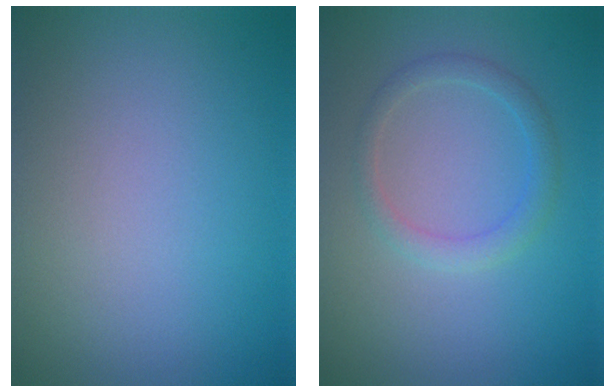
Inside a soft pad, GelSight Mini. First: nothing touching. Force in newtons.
{"total": 2.0, "press": 2.0, "slide": 0.3}